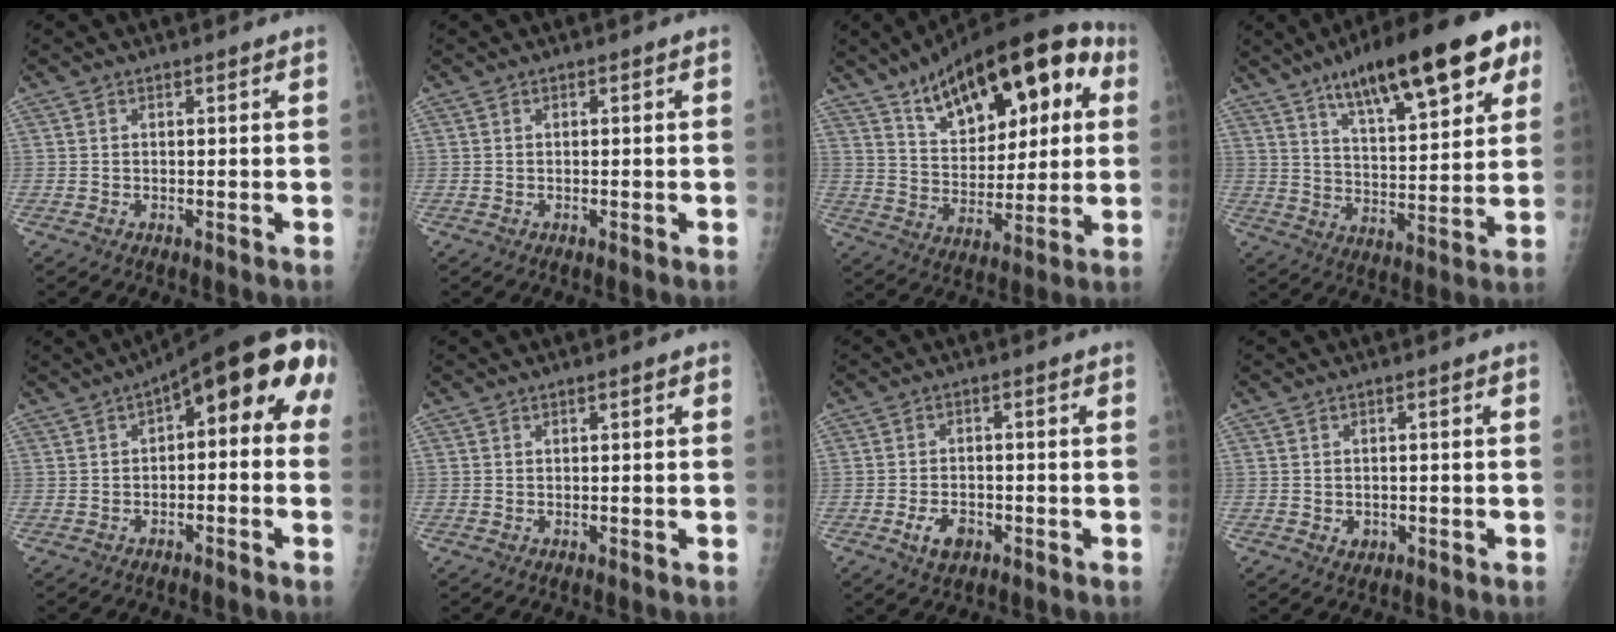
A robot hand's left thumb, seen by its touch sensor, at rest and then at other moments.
{"total": 0.0}
{"total": 25.5, "force": [11.0, 12.0, 19.6], "torque": [-0.262, -0.001, 0.175]}
{"total": 22.3, "force": [12.4, 6.4, 17.3], "torque": [-0.231, -0.028, 0.194]}
{"total": 12.6, "force": [2.4, 5.4, 11.1], "torque": [-0.114, 0.046, 0.019]}
{"total": 0.8, "force": [0.3, 0.2, 0.7], "torque": [-0.013, 0.002, 0.003]}
{"total": 4.6, "force": [-2.2, 2.9, 2.9], "torque": [-0.044, 0.012, -0.034]}
{"total": 2.0, "force": [-0.5, 1.7, 0.9], "torque": [-0.004, 0.003, -0.003]}